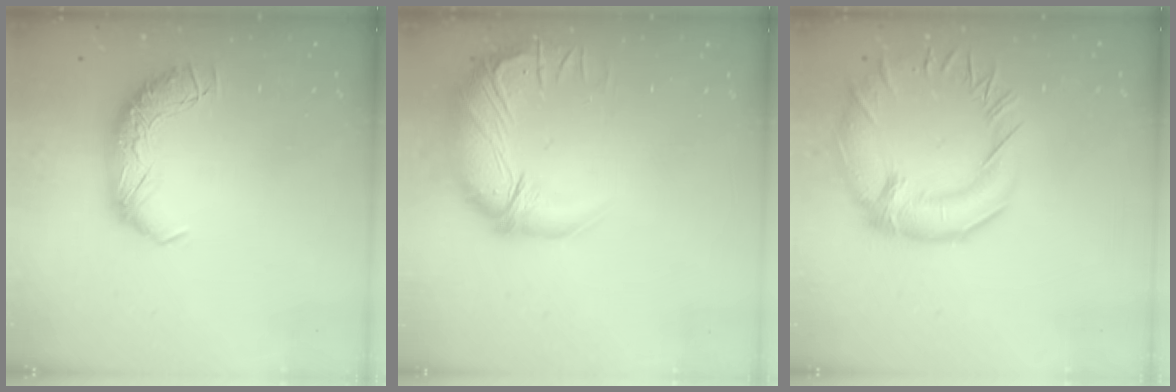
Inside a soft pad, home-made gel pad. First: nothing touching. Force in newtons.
{"total": 3.5, "press": 1.2, "slide": 3.3}
{"total": 6.1, "press": 5.9, "slide": 1.7}